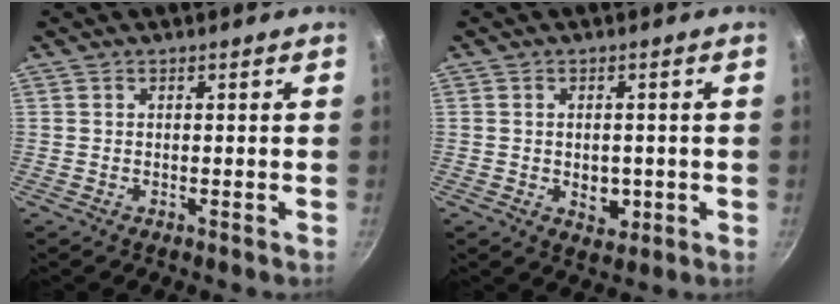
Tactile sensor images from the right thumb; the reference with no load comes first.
{"total": 4.4, "force": [-0.7, 3.1, 3.1], "torque": [-0.032, -0.001, -0.006]}